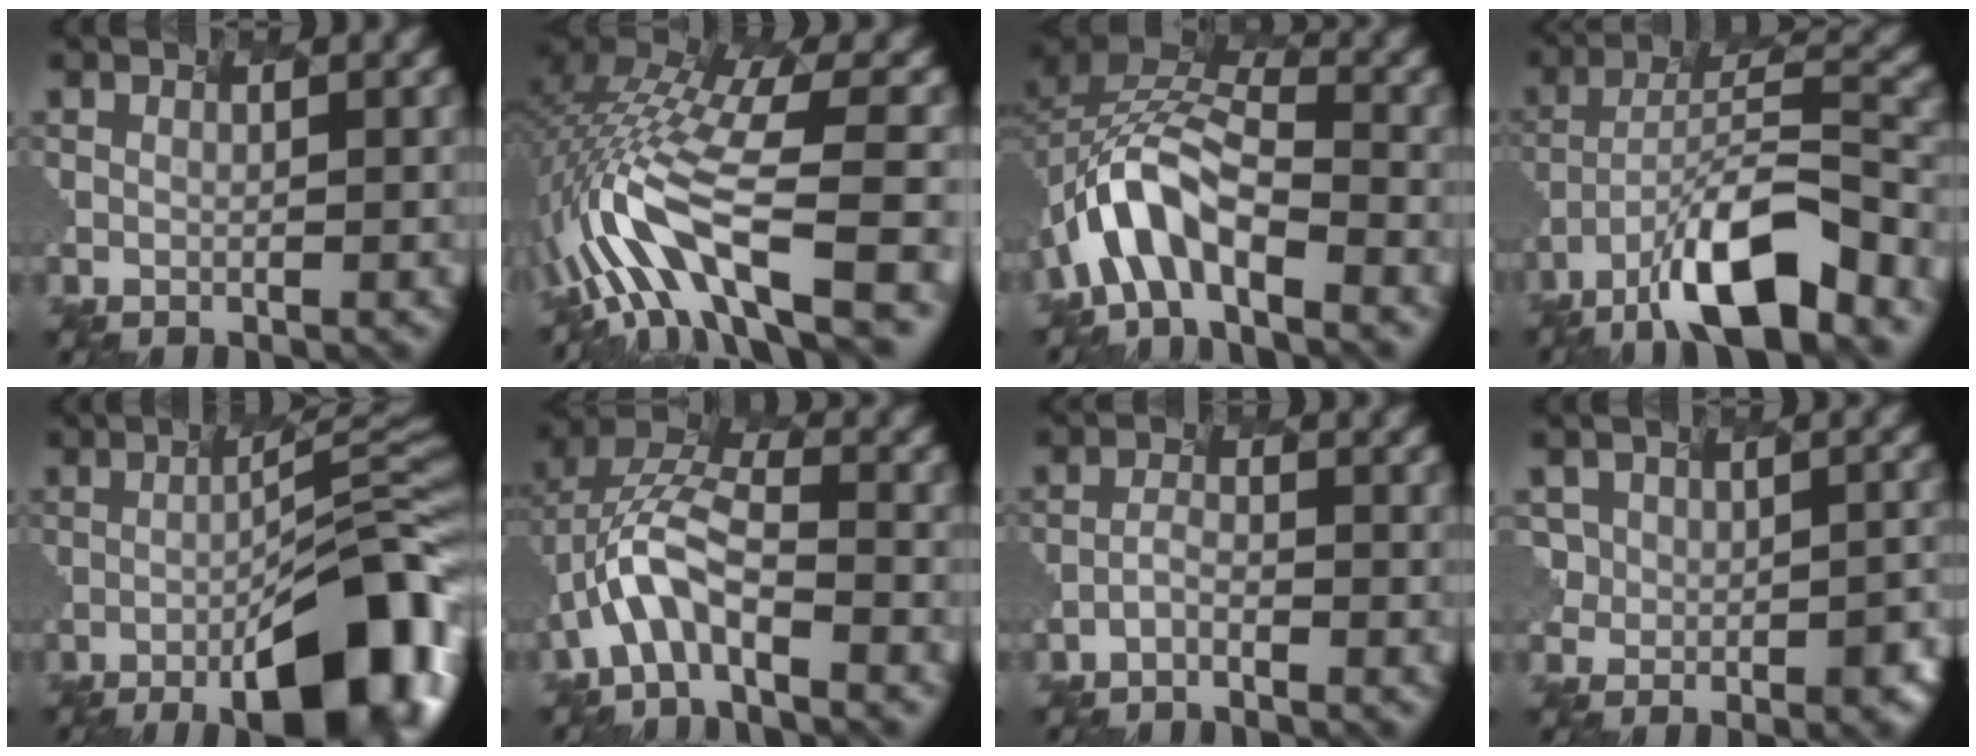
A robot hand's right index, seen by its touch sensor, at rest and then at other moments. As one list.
[{"total": 10.2, "force": [-4.0, 3.1, 8.8], "torque": [-0.198, 0.015, -0.034]}, {"total": 7.5, "force": [-5.4, 2.8, 4.3], "torque": [-0.107, 0.008, -0.072]}, {"total": 11.4, "force": [-9.1, 1.8, 6.5], "torque": [-0.124, 0.011, -0.136]}, {"total": 12.0, "force": [-4.6, 2.8, 10.7], "torque": [-0.140, -0.003, -0.038]}, {"total": 5.4, "force": [-3.8, 1.2, 3.6], "torque": [-0.103, 0.016, -0.049]}, {"total": 2.8, "force": [-2.7, -0.8, -0.4], "torque": [-0.007, 0.003, -0.027]}, {"total": 2.7, "force": [-0.8, 1.7, 1.9], "torque": [-0.040, -0.011, 0.025]}]